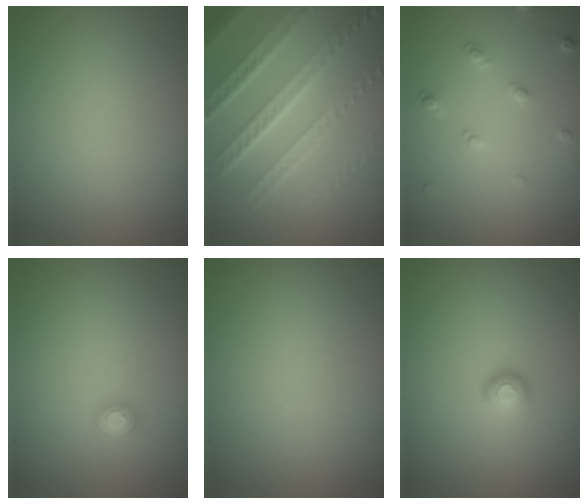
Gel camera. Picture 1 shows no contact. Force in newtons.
{"total": 7.6, "press": 5.3, "slide": 5.5}
{"total": 1.5, "press": 1.0, "slide": 1.1}
{"total": 1.5, "press": 1.1, "slide": 1.1}
{"total": 0.0}
{"total": 1.4, "press": 1.0, "slide": 1.0}